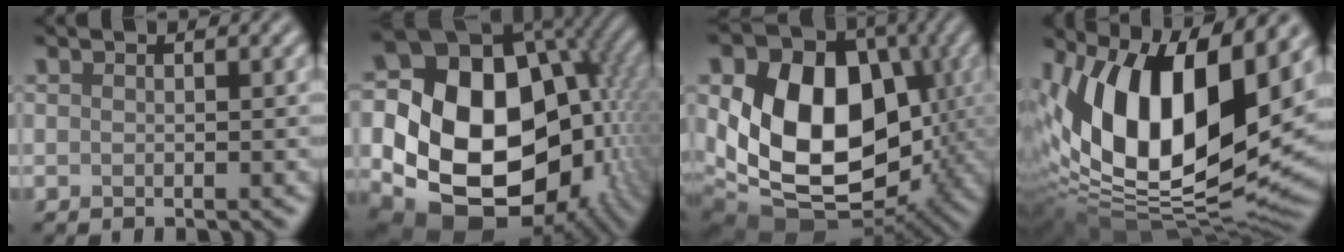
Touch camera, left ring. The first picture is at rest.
{"total": 22.7, "force": [-1.1, 18.0, 13.9], "torque": [-0.249, -0.008, -0.022]}
{"total": 16.2, "force": [0.3, 11.7, 11.2], "torque": [-0.183, -0.015, 0.004]}
{"total": 17.2, "force": [4.6, 8.4, 14.3], "torque": [-0.261, 0.015, 0.071]}